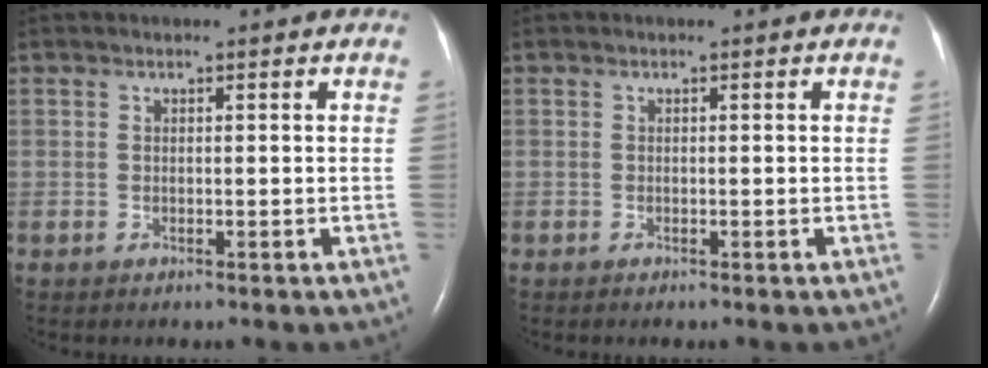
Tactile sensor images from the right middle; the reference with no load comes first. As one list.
[{"total": 0.0}]